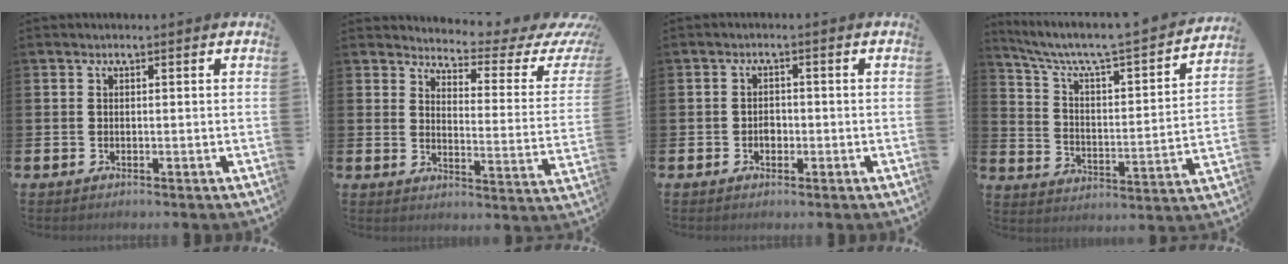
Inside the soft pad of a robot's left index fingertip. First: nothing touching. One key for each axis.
{"total": 3.6, "fx": 3.2, "fy": 0.8, "fz": 1.4, "tx": -0.037, "ty": -0.036, "tz": 0.042}
{"total": 1.7, "fx": -0.5, "fy": 1.3, "fz": 0.9, "tx": -0.007, "ty": 0.001, "tz": -0.014}
{"total": 6.1, "fx": 5.2, "fy": 0.8, "fz": 3.0, "tx": -0.088, "ty": -0.045, "tz": 0.079}